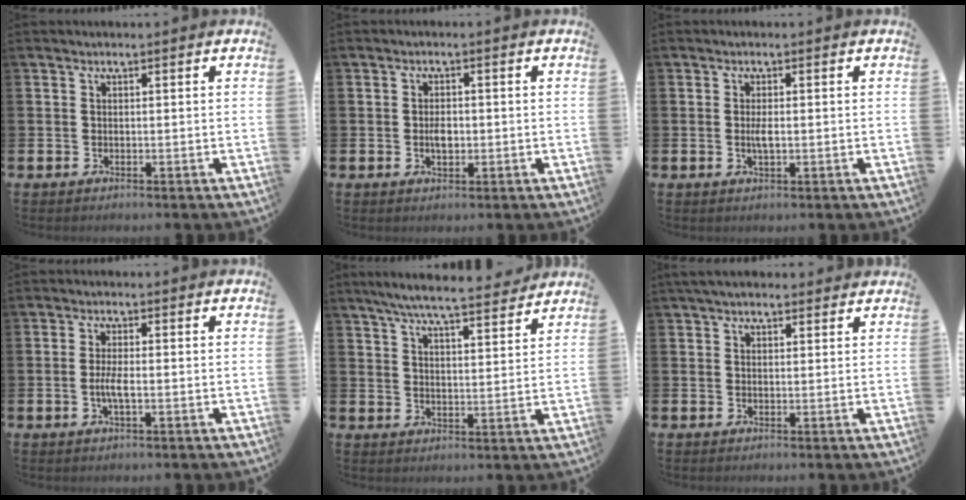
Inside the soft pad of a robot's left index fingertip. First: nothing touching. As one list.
[{"total": 2.3, "force": [-0.2, 1.3, 1.8], "torque": [-0.023, 0.000, -0.008]}, {"total": 1.8, "force": [-0.1, 0.5, 1.7], "torque": [-0.028, -0.001, -0.005]}, {"total": 2.5, "force": [-0.7, 0.6, 2.3], "torque": [-0.038, -0.001, -0.014]}, {"total": 6.8, "force": [6.4, 0.5, 2.4], "torque": [-0.052, -0.039, 0.108]}, {"total": 2.6, "force": [2.2, 0.9, 1.0], "torque": [-0.023, 0.003, 0.040]}]